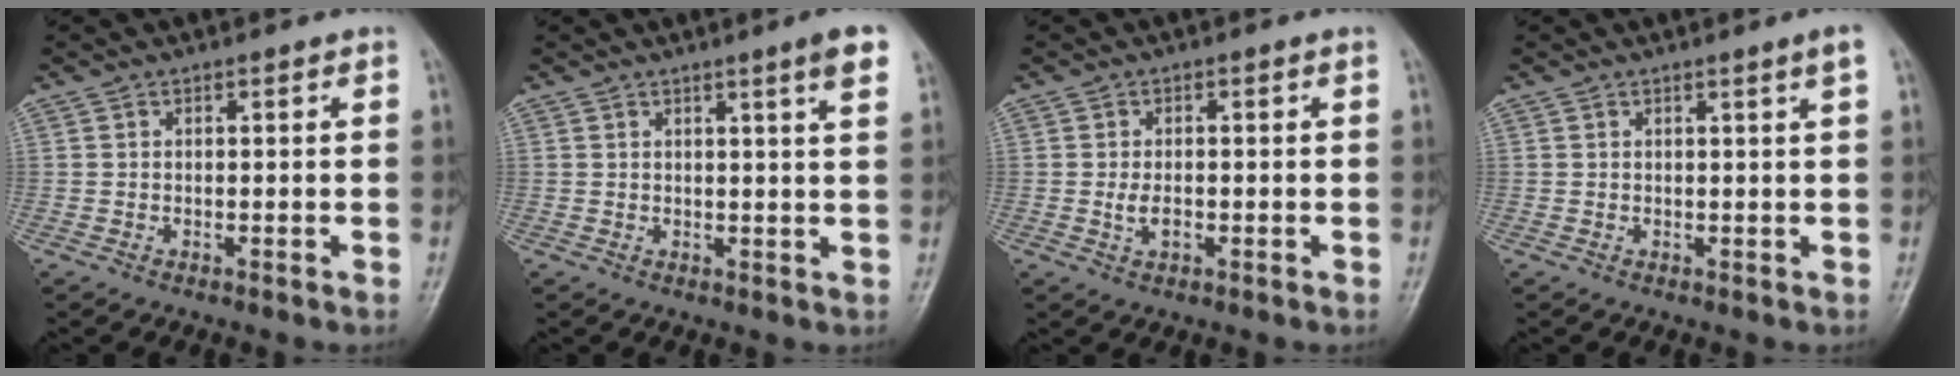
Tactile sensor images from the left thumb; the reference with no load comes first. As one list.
[{"total": 4.7, "force": [2.7, -0.1, 3.9], "torque": [-0.048, -0.014, 0.034]}, {"total": 2.9, "force": [-0.6, 1.8, 2.2], "torque": [-0.039, 0.002, -0.012]}, {"total": 1.5, "force": [0.8, -0.5, 1.2], "torque": [-0.022, -0.008, 0.015]}]